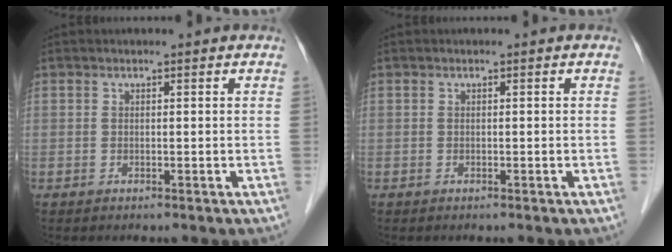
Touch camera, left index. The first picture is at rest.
{"total": 0.0}